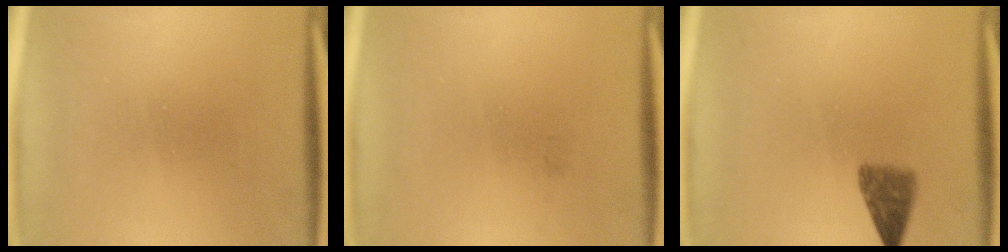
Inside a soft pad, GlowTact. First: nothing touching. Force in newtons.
{"total": 0.7}
{"total": 3.6}